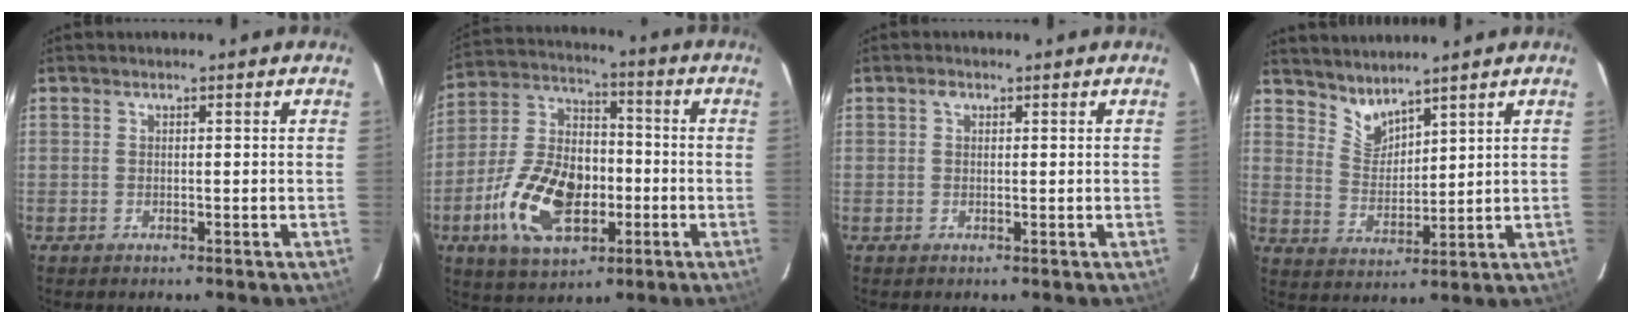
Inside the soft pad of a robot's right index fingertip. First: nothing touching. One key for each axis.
{"total": 17.9, "fx": -5.8, "fy": 10.7, "fz": 13.1, "tx": -0.279, "ty": 0.010, "tz": -0.094}
{"total": 1.1, "fx": 0.4, "fy": 0.9, "fz": 0.5, "tx": -0.008, "ty": 0.006, "tz": 0.005}
{"total": 5.4, "fx": 5.0, "fy": 1.5, "fz": 1.6, "tx": -0.024, "ty": -0.005, "tz": 0.102}